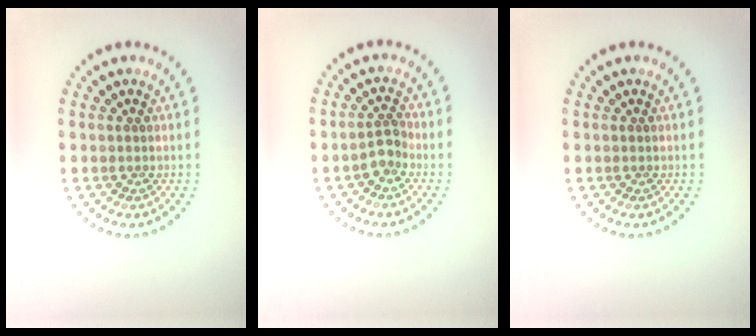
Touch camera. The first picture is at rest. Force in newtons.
{"total": 1.7, "press": 1.4, "slide": 1.0}
{"total": 0.0}